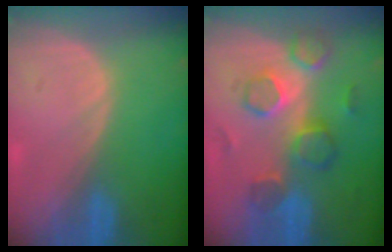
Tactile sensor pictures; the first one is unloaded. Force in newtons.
{"total": 8.2, "press": 8.0, "slide": 1.8}